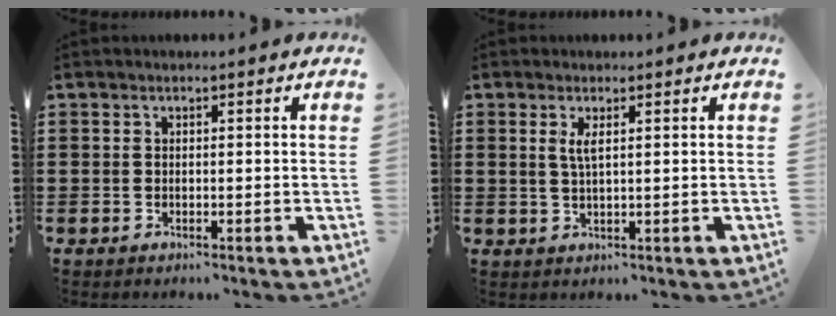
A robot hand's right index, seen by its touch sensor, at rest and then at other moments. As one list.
[{"total": 2.3, "force": [0.8, 0.4, 2.1], "torque": [-0.045, 0.001, 0.013]}]